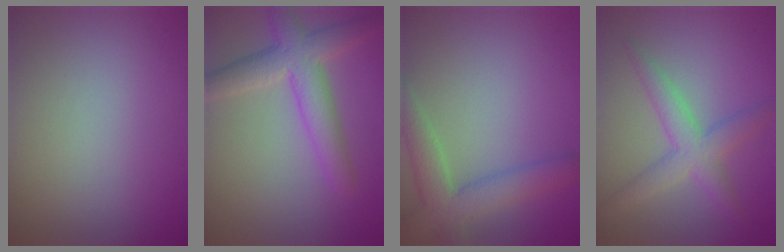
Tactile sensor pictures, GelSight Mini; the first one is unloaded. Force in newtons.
{"total": 5.0, "press": 5.0, "slide": 0.2}
{"total": 4.7, "press": 4.7, "slide": 0.4}
{"total": 3.8, "press": 3.8, "slide": 0.1}